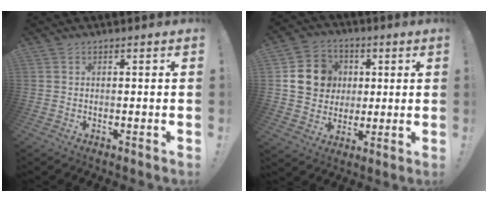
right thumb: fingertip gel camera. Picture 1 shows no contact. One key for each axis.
{"total": 14.5, "fx": 2.5, "fy": 13.0, "fz": 5.9, "tx": -0.064, "ty": 0.002, "tz": 0.064}